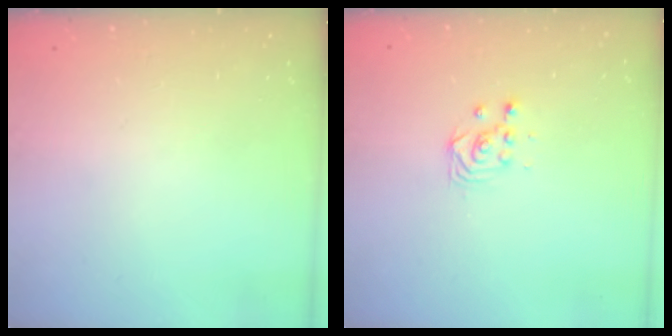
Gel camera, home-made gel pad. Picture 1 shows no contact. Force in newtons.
{"total": 3.4, "press": 3.4, "slide": 0.2}